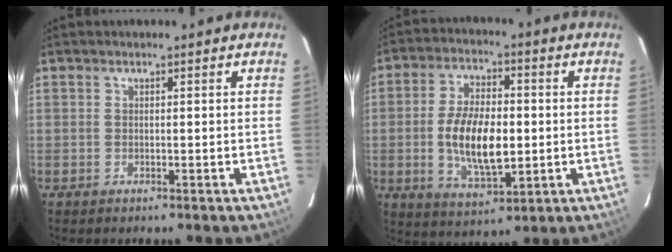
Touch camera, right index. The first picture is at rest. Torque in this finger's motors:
{"motor_torque": [0.47, -0.09, 0.42, 0.16]}